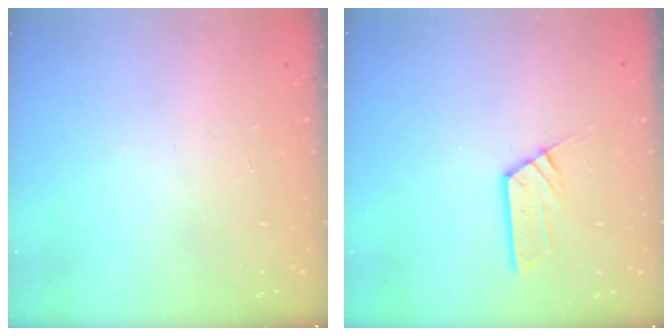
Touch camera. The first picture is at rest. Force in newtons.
{"total": 5.6, "press": 5.6, "slide": 0.4}